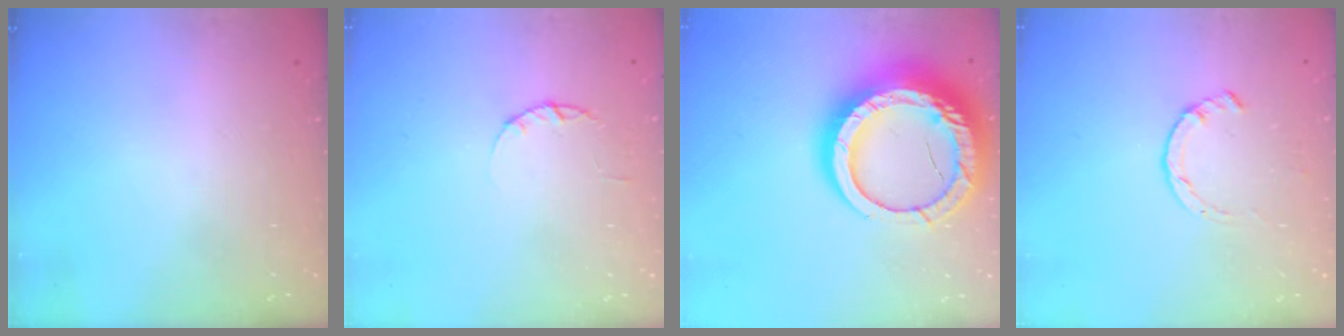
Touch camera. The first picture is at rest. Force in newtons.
{"total": 1.7, "press": 1.7, "slide": 0.3}
{"total": 22.8, "press": 22.7, "slide": 2.3}
{"total": 2.8, "press": 2.8, "slide": 0.4}